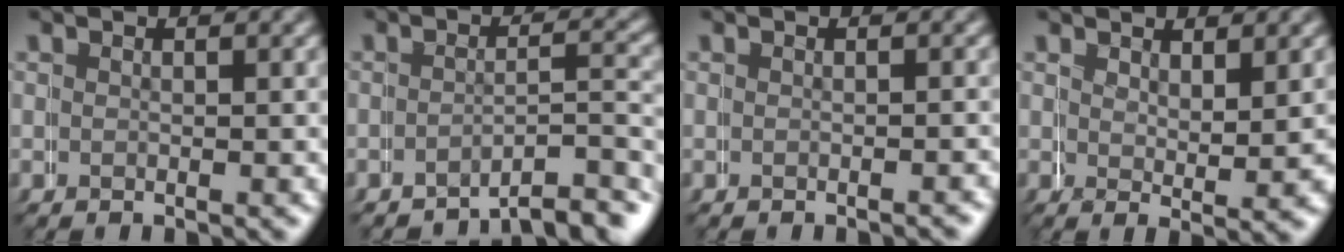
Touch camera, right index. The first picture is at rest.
{"total": 4.9, "force": [-4.5, 0.9, 1.9], "torque": [-0.016, -0.002, -0.069]}
{"total": 0.8, "force": [-0.7, 0.0, 0.3], "torque": [0.002, 0.007, -0.013]}
{"total": 2.1, "force": [1.2, 0.6, 1.7], "torque": [-0.028, -0.015, 0.023]}